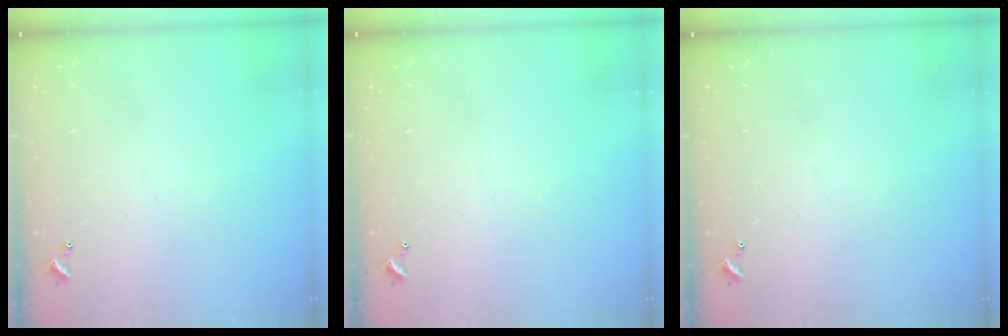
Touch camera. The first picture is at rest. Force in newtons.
{"total": 0.0}
{"total": 0.0}